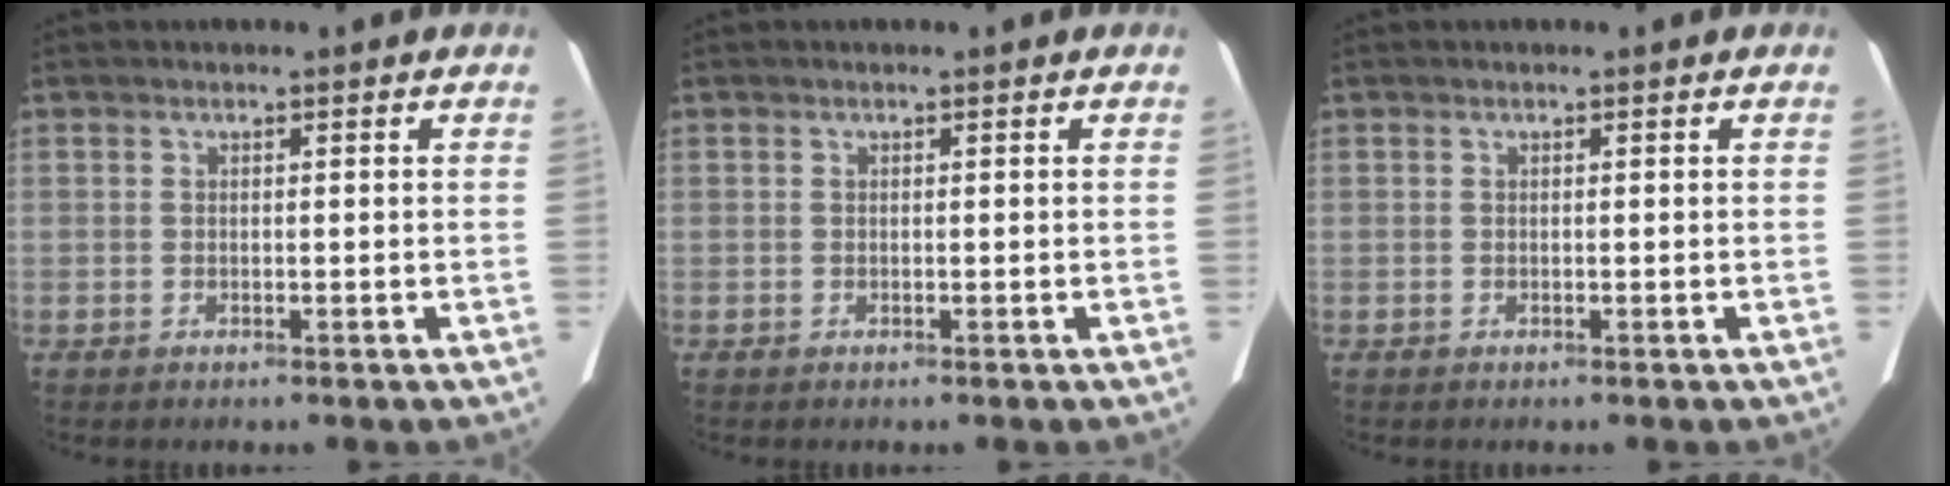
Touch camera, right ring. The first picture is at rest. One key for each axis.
{"total": 0.0}
{"total": 0.0}